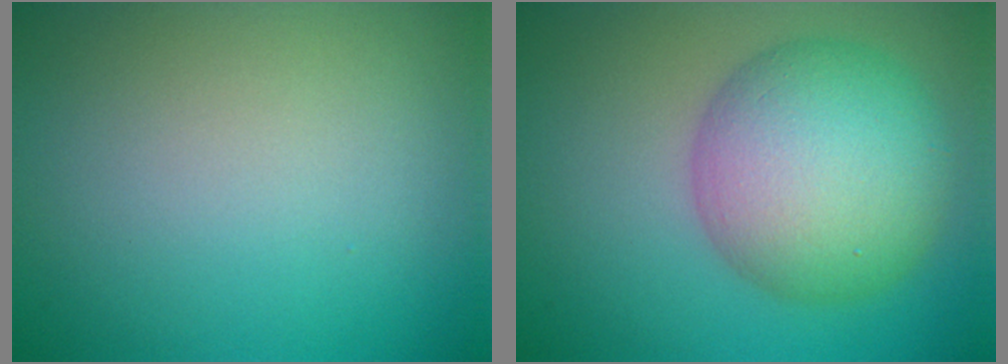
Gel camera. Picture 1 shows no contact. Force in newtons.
{"total": 9.2, "press": 9.2, "slide": 0.2}